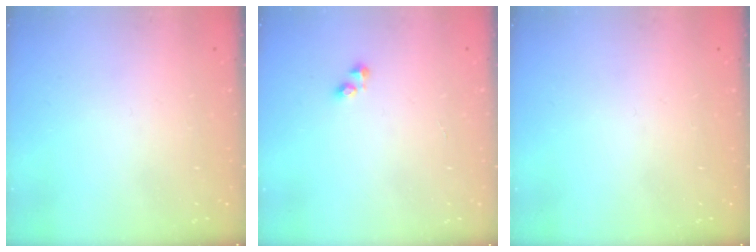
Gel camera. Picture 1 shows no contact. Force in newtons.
{"total": 2.2, "press": 2.2, "slide": 0.3}
{"total": 0.0}